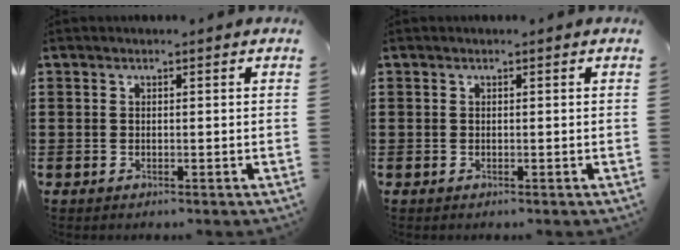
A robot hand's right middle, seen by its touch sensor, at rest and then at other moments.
{"total": 0.0}